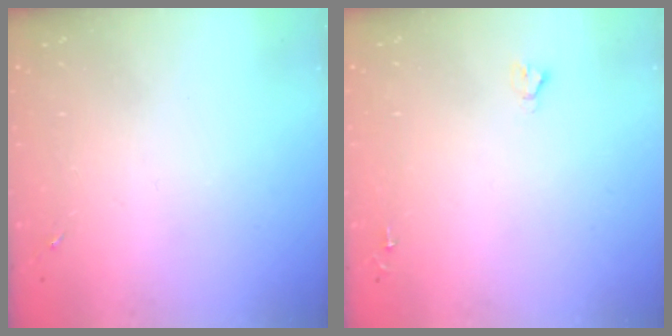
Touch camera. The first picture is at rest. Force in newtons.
{"total": 1.8, "press": 1.8, "slide": 0.1}